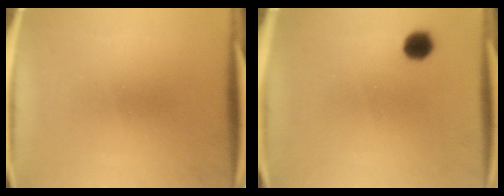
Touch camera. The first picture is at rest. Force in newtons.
{"total": 3.8}